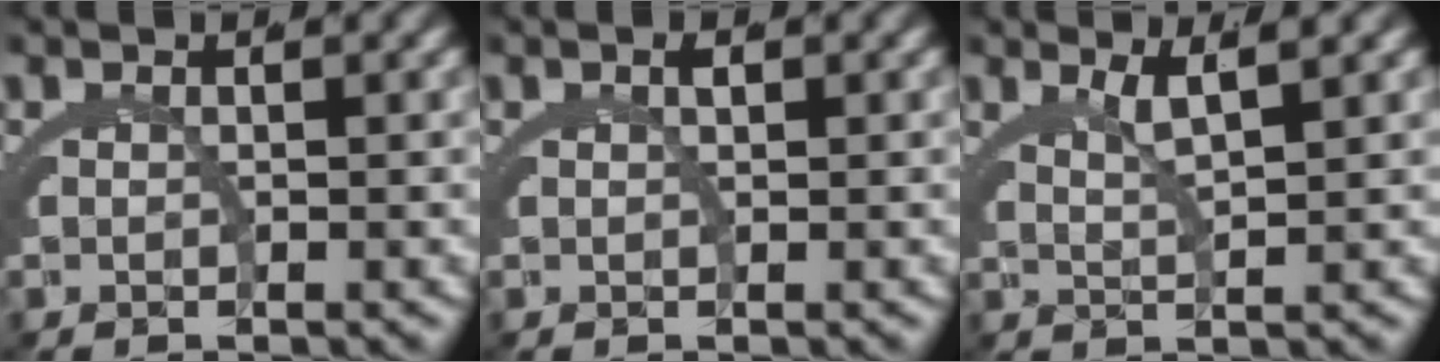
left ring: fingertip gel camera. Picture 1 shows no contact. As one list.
[{"total": 0.7, "force": [0.3, 0.0, 0.6], "torque": [-0.007, 0.002, 0.006]}, {"total": 2.5, "force": [1.8, -0.9, 1.5], "torque": [-0.025, -0.006, 0.039]}]